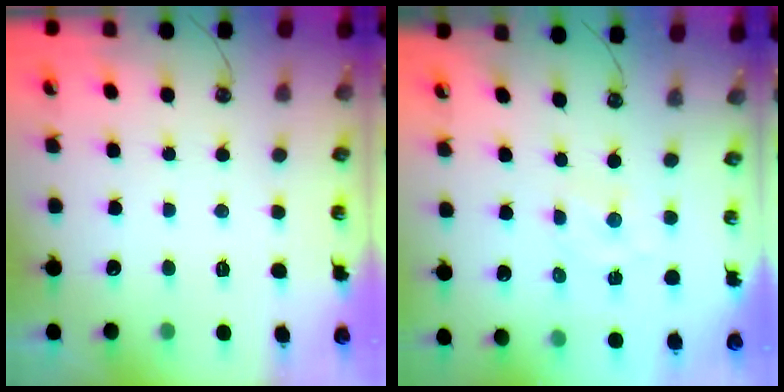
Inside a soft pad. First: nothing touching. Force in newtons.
{"total": 2.3, "press": 2.3, "slide": 0.4}